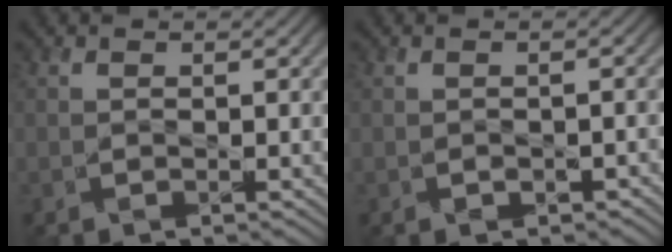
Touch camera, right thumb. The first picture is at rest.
{"total": 1.4, "force": [-0.6, 0.8, 0.9], "torque": [-0.017, -0.005, -0.007]}